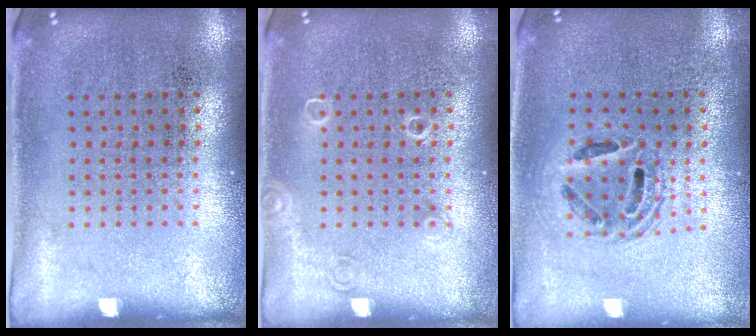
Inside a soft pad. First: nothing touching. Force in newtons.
{"total": 1.0, "press": 1.0, "slide": 0.2}
{"total": 1.4, "press": 1.2, "slide": 0.6}